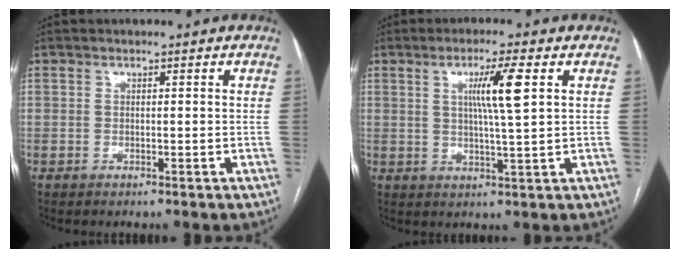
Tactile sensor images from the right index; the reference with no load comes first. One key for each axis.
{"total": 6.6, "fx": 1.7, "fy": -1.1, "fz": 6.3, "tx": -0.112, "ty": -0.002, "tz": 0.032}